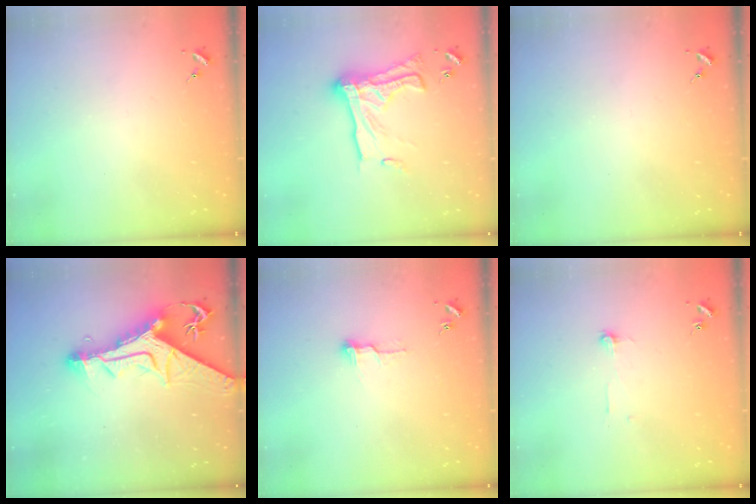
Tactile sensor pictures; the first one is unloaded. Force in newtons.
{"total": 19.0, "press": 18.9, "slide": 1.6}
{"total": 0.0}
{"total": 17.4, "press": 17.3, "slide": 1.8}
{"total": 6.3, "press": 6.3, "slide": 0.5}
{"total": 4.1, "press": 4.1, "slide": 0.3}